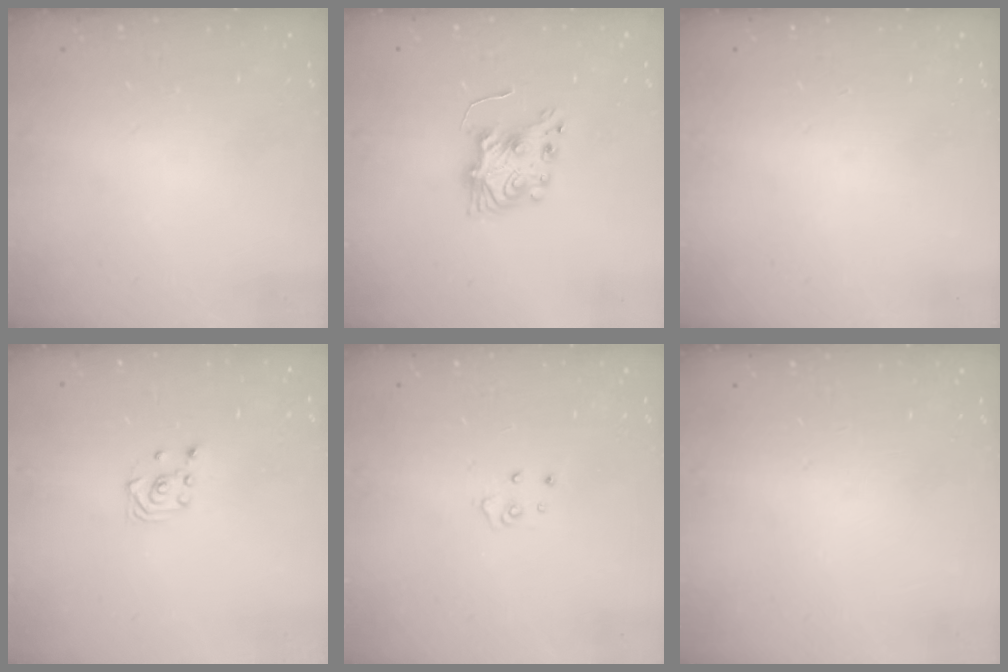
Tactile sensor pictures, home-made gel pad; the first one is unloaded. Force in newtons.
{"total": 7.0, "press": 7.0, "slide": 0.3}
{"total": 0.0}
{"total": 3.3, "press": 2.9, "slide": 1.5}
{"total": 2.9, "press": 2.9, "slide": 0.3}
{"total": 0.0}